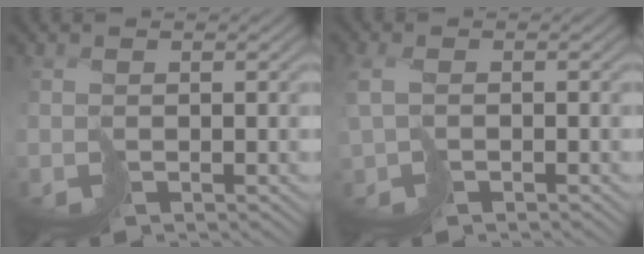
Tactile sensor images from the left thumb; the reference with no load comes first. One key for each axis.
{"total": 3.1, "fx": -0.5, "fy": 1.8, "fz": 2.5, "tx": -0.059, "ty": 0.005, "tz": -0.010}